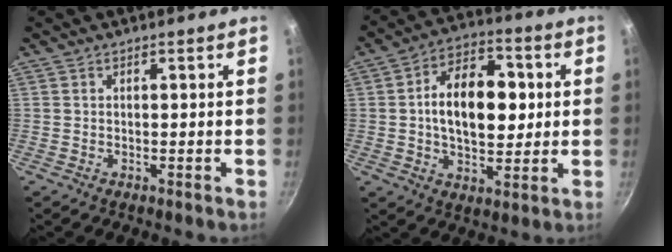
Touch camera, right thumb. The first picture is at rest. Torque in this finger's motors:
{"motor_torque": [-0.65, 1.12, 0.37, 0.33, 0.16]}